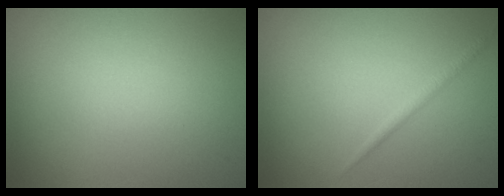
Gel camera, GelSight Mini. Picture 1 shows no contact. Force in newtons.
{"total": 0.8, "press": 0.8, "slide": 0.1}